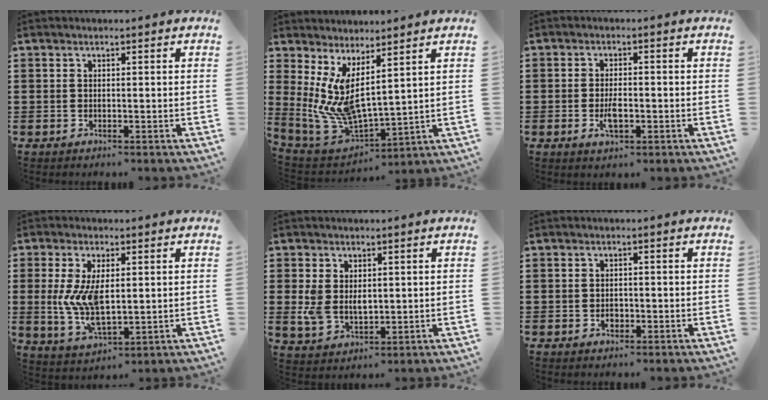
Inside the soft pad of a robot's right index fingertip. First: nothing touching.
{"total": 6.6, "force": [1.6, 2.6, 5.9], "torque": [-0.165, -0.049, 0.021]}
{"total": 3.4, "force": [-1.0, 1.3, 2.9], "torque": [-0.059, 0.001, -0.019]}
{"total": 8.2, "force": [0.4, 3.8, 7.3], "torque": [-0.171, -0.005, 0.001]}
{"total": 4.5, "force": [0.6, 3.1, 3.2], "torque": [-0.074, 0.006, 0.008]}
{"total": 1.4, "force": [-0.6, 0.9, 0.8], "torque": [-0.018, -0.001, -0.011]}